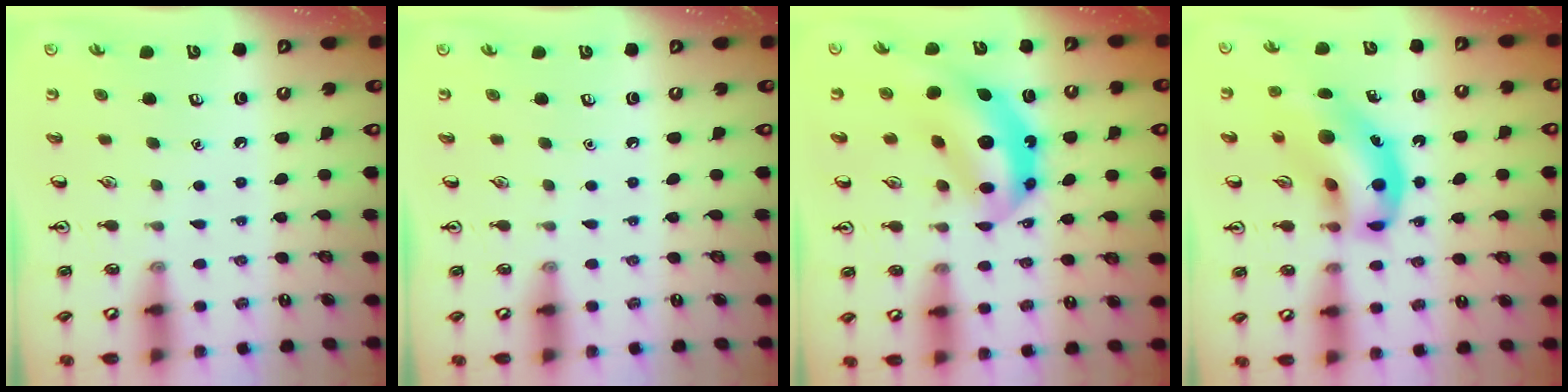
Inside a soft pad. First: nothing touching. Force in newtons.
{"total": 0.0}
{"total": 10.9, "press": 10.4, "slide": 3.2}
{"total": 17.9, "press": 17.4, "slide": 4.3}